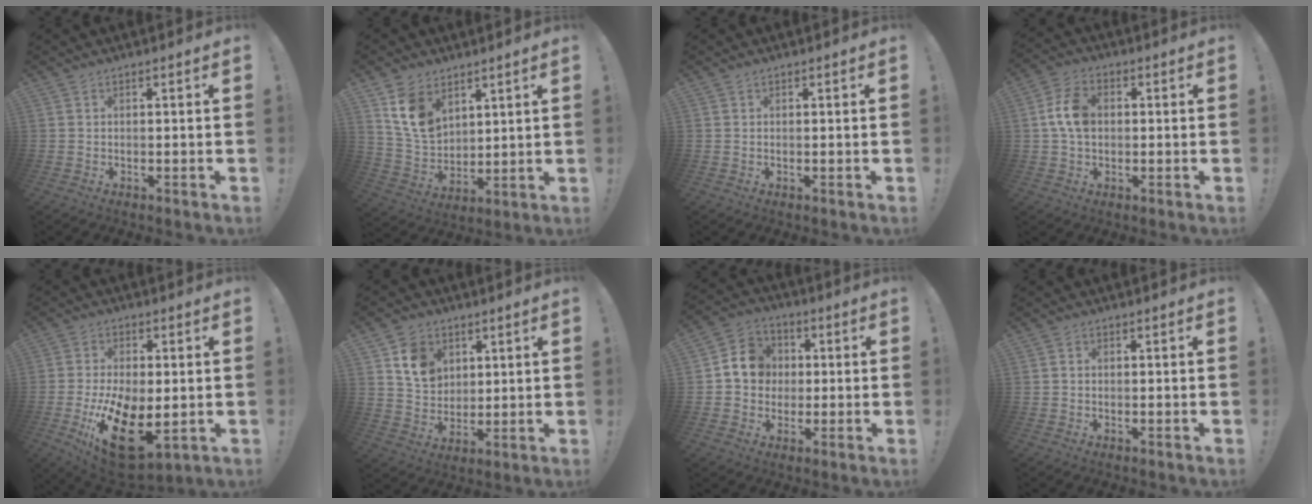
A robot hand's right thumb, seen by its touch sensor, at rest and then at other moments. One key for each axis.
{"total": 11.9, "fx": 6.7, "fy": 8.1, "fz": 5.7, "tx": -0.107, "ty": -0.031, "tz": 0.139}
{"total": 0.0}
{"total": 9.1, "fx": 1.0, "fy": 6.2, "fz": 6.6, "tx": -0.120, "ty": 0.012, "tz": 0.021}
{"total": 18.6, "fx": -4.2, "fy": 10.2, "fz": 15.0, "tx": -0.262, "ty": 0.007, "tz": -0.055}
{"total": 10.5, "fx": 5.2, "fy": 8.1, "fz": 4.0, "tx": -0.061, "ty": -0.019, "tz": 0.104}
{"total": 10.1, "fx": 0.9, "fy": 9.4, "fz": 3.8, "tx": -0.049, "ty": 0.014, "tz": 0.025}
{"total": 0.6, "fx": -0.1, "fy": 0.5, "fz": 0.3, "tx": -0.007, "ty": 0.004, "tz": -0.001}